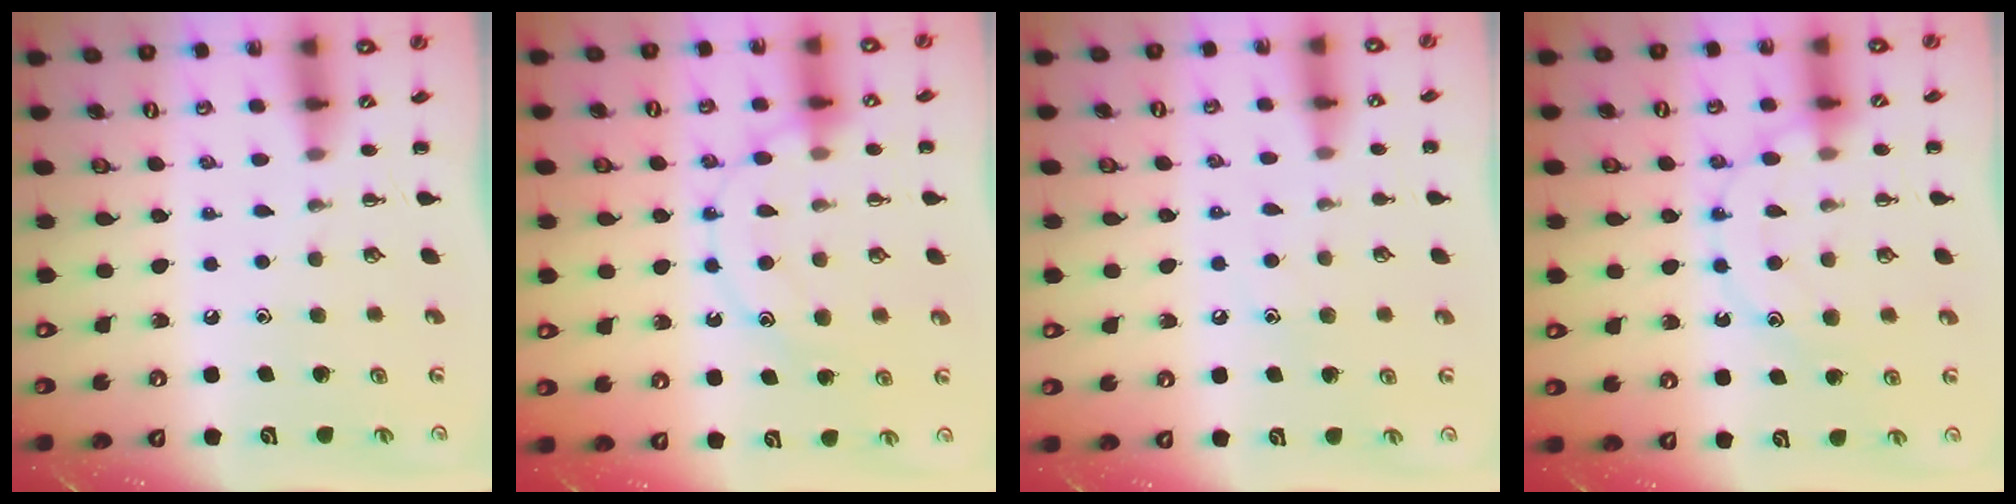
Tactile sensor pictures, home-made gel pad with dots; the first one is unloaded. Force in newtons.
{"total": 13.4, "press": 13.3, "slide": 0.9}
{"total": 6.0, "press": 5.8, "slide": 1.6}
{"total": 13.3, "press": 13.2, "slide": 1.4}